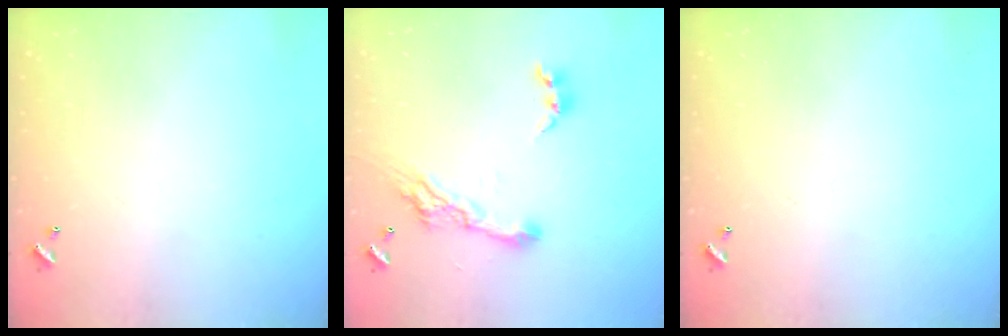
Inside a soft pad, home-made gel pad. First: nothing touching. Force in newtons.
{"total": 9.2, "press": 9.1, "slide": 1.0}
{"total": 0.0}